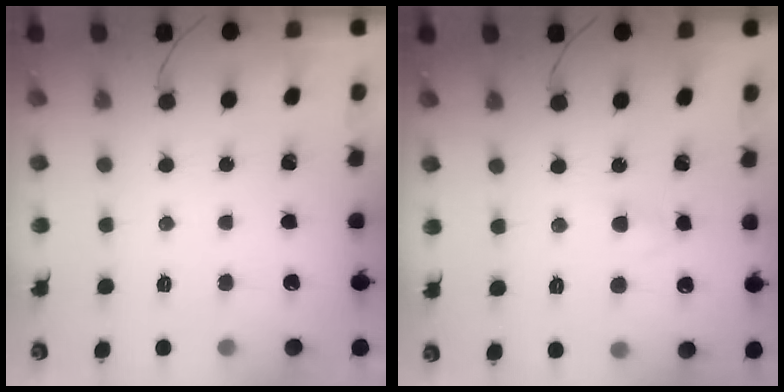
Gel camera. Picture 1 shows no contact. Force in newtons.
{"total": 2.2, "press": 2.0, "slide": 1.0}